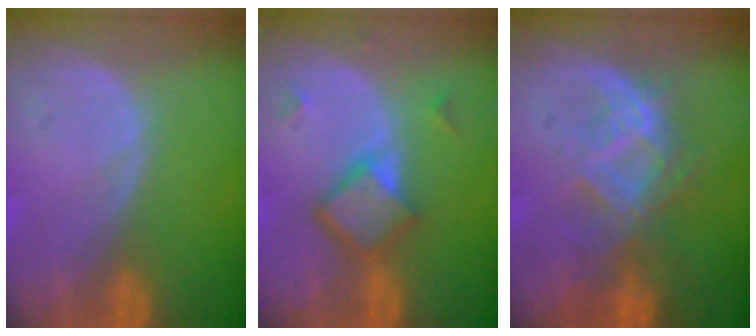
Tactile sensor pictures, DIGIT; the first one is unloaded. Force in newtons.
{"total": 5.9, "press": 5.2, "slide": 2.8}
{"total": 7.0, "press": 6.8, "slide": 1.3}